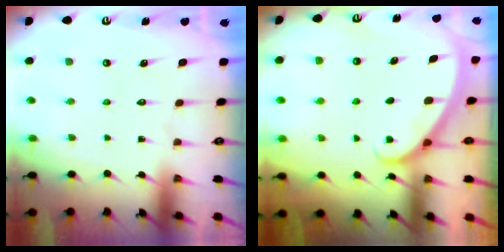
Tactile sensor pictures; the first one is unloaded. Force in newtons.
{"total": 3.4, "press": 3.4, "slide": 0.4}